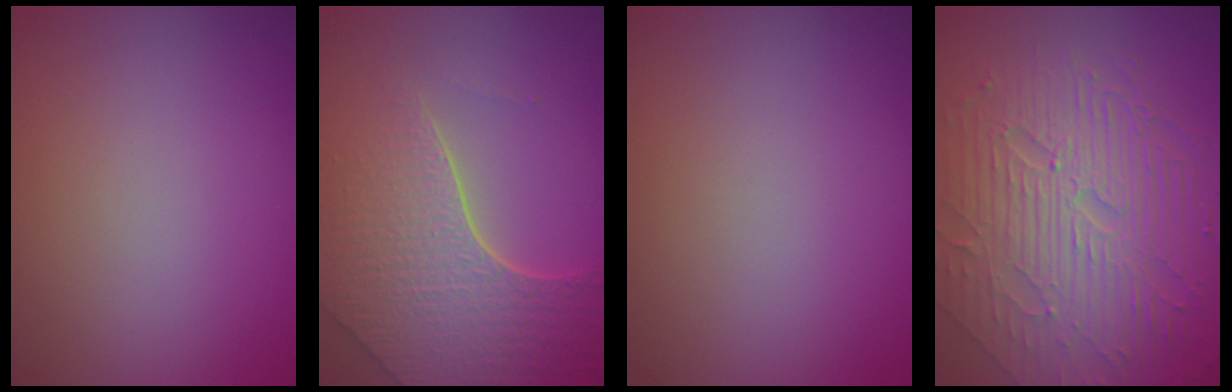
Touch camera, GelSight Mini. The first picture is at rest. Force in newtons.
{"total": 8.1, "press": 5.7, "slide": 5.7}
{"total": 0.0}
{"total": 9.5, "press": 6.2, "slide": 7.2}